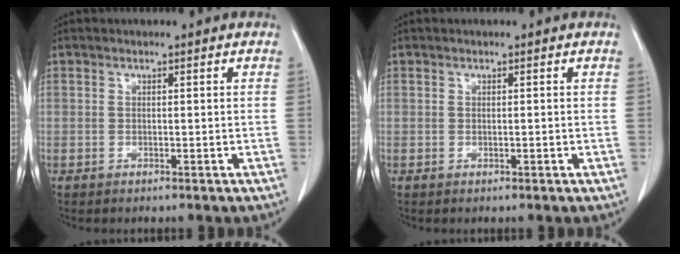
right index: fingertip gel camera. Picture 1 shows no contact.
{"total": 0.0}